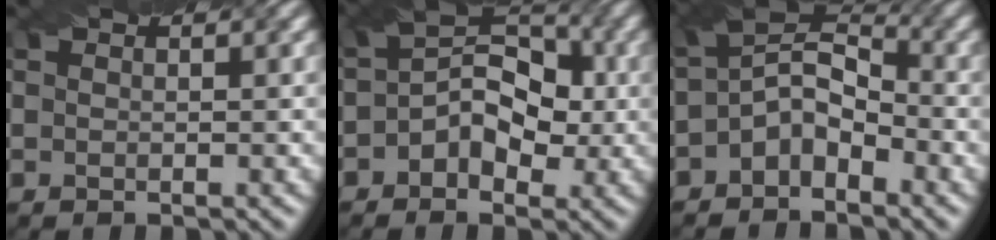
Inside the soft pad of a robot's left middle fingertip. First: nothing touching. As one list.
[{"total": 5.6, "force": [-0.6, 3.7, 4.1], "torque": [-0.051, 0.011, -0.018]}, {"total": 4.7, "force": [-1.9, 2.9, 3.2], "torque": [-0.054, 0.009, -0.043]}]